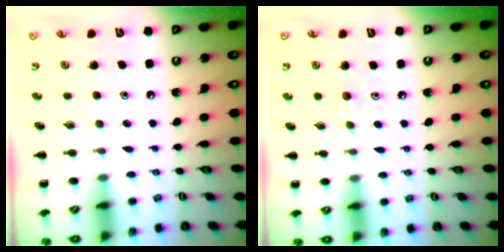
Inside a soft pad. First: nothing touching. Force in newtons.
{"total": 5.4, "press": 5.1, "slide": 1.9}